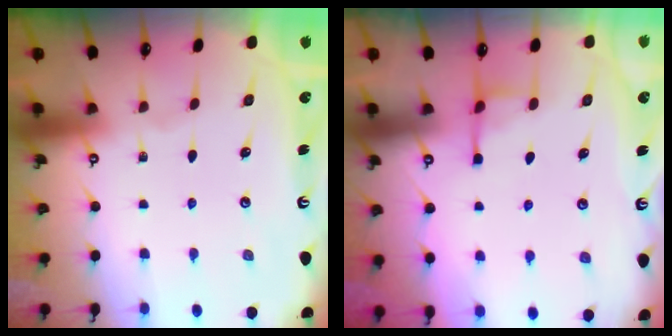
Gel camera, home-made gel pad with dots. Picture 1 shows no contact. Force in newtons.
{"total": 3.8, "press": 3.8, "slide": 0.5}